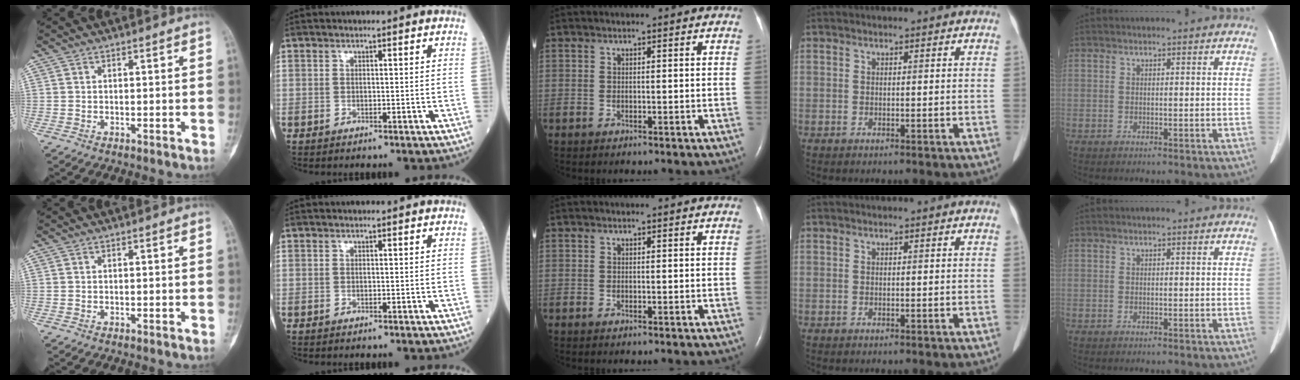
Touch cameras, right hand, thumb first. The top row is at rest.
{}